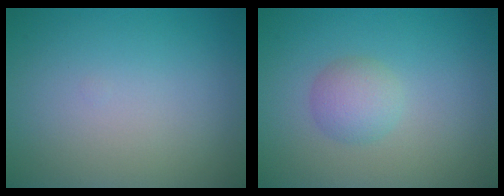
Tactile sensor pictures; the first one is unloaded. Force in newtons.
{"total": 2.2, "press": 2.2, "slide": 0.1}